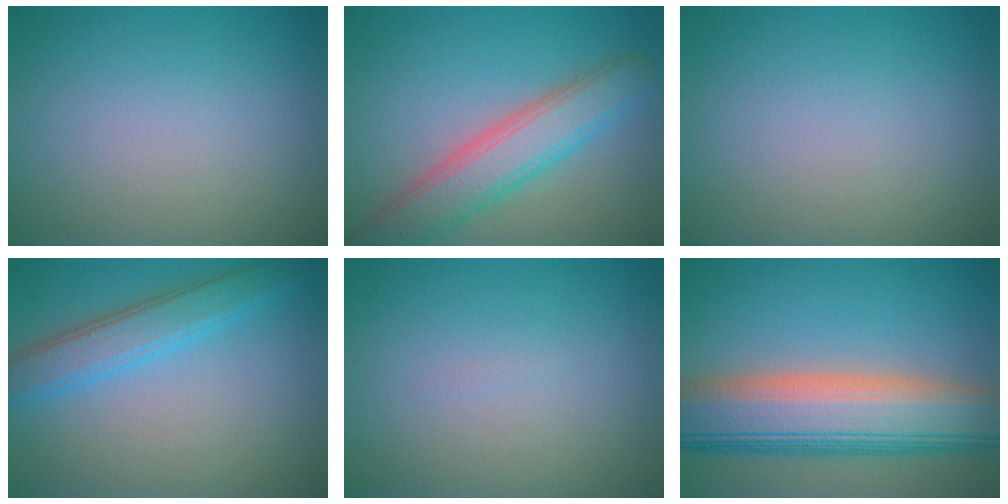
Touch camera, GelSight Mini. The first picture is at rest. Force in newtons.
{"total": 6.0, "press": 5.9, "slide": 0.7}
{"total": 0.0}
{"total": 4.0, "press": 4.0, "slide": 0.1}
{"total": 0.0}
{"total": 11.6, "press": 11.6, "slide": 0.5}